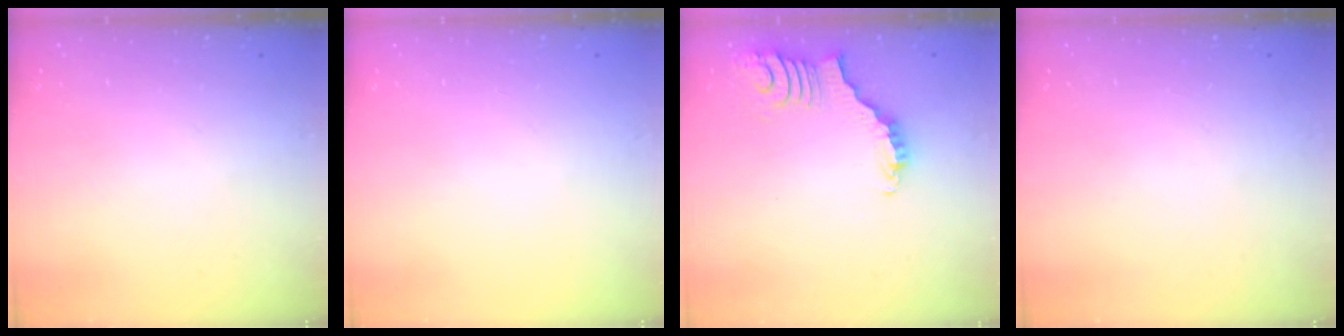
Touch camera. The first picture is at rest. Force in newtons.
{"total": 0.0}
{"total": 3.8, "press": 3.8, "slide": 0.7}
{"total": 0.0}